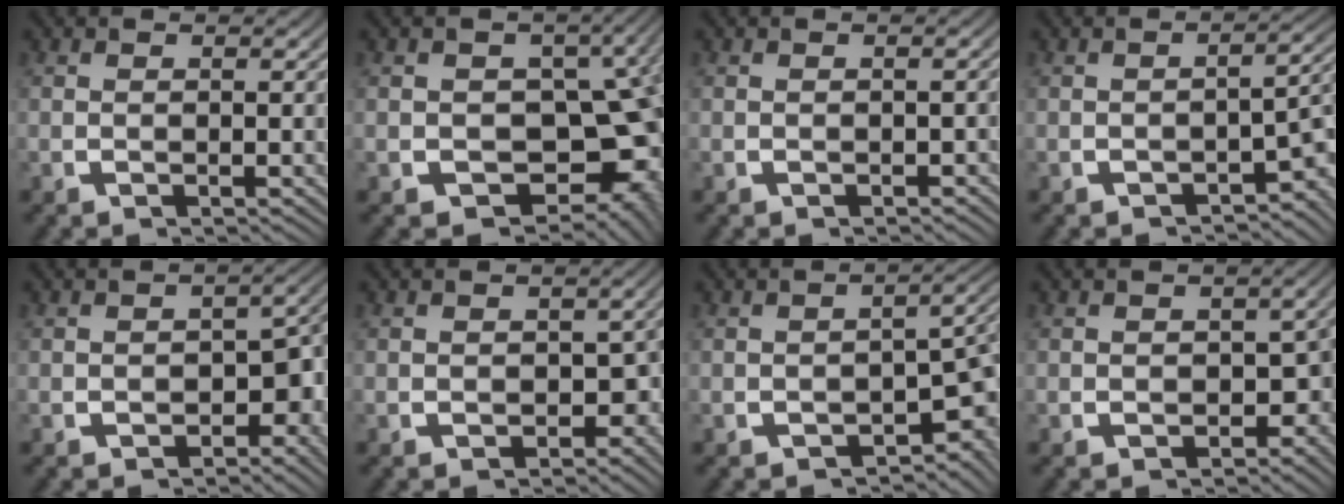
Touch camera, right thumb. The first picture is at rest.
{"total": 14.0, "force": [-1.9, 10.9, 8.5], "torque": [-0.134, -0.062, -0.012]}
{"total": 0.9, "force": [-0.7, 0.4, 0.2], "torque": [-0.001, -0.003, -0.012]}
{"total": 4.8, "force": [-2.5, 1.8, 3.6], "torque": [-0.044, -0.005, -0.027]}
{"total": 4.3, "force": [-1.8, 2.6, 2.9], "torque": [-0.036, -0.019, -0.017]}
{"total": 3.3, "force": [-1.3, 2.4, 1.9], "torque": [-0.022, -0.021, -0.010]}
{"total": 6.7, "force": [-1.9, 3.8, 5.1], "torque": [-0.059, -0.014, -0.018]}
{"total": 3.5, "force": [-1.4, 2.4, 2.0], "torque": [-0.025, -0.022, -0.010]}